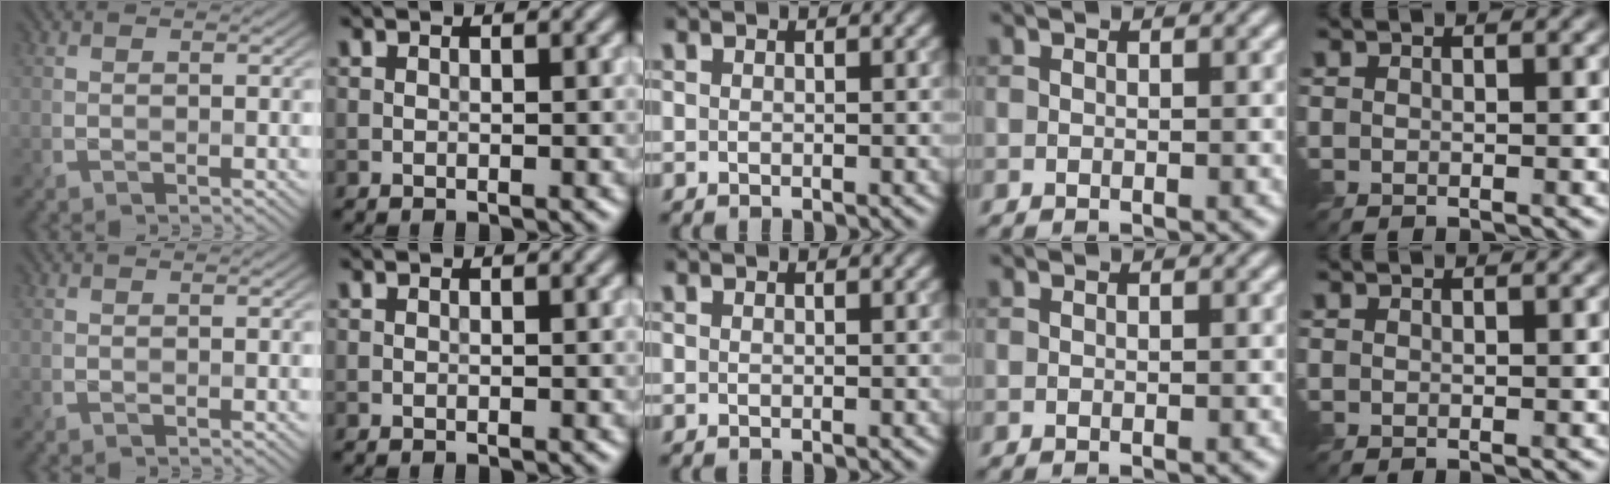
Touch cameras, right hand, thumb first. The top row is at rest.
{}